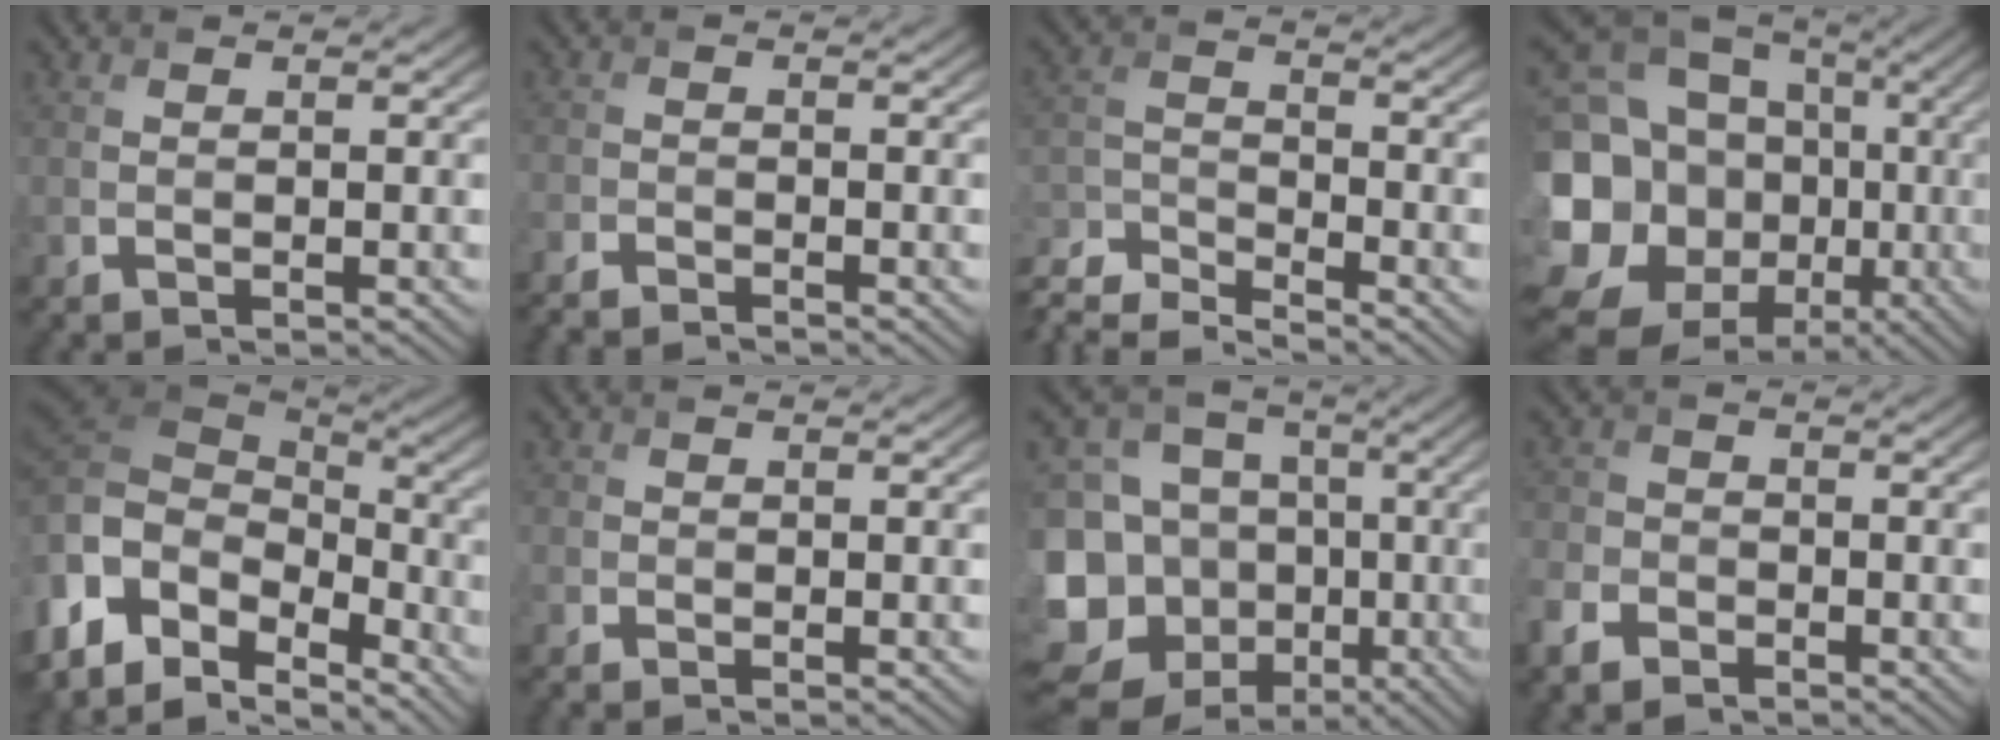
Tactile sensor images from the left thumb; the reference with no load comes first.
{"total": 2.8, "force": [-2.7, 0.1, 0.9], "torque": [-0.018, -0.008, -0.057]}
{"total": 7.3, "force": [-5.7, 2.0, 4.1], "torque": [-0.099, -0.019, -0.116]}
{"total": 20.3, "force": [-2.2, 16.7, 11.3], "torque": [-0.258, -0.021, -0.043]}
{"total": 14.5, "force": [-3.0, 9.7, 10.4], "torque": [-0.271, -0.030, -0.029]}
{"total": 1.3, "force": [-1.2, 0.6, 0.3], "torque": [-0.005, -0.006, -0.026]}
{"total": 17.9, "force": [-5.5, 15.1, 7.7], "torque": [-0.230, -0.002, -0.086]}
{"total": 4.0, "force": [-2.5, 2.6, 1.7], "torque": [-0.053, -0.001, -0.057]}